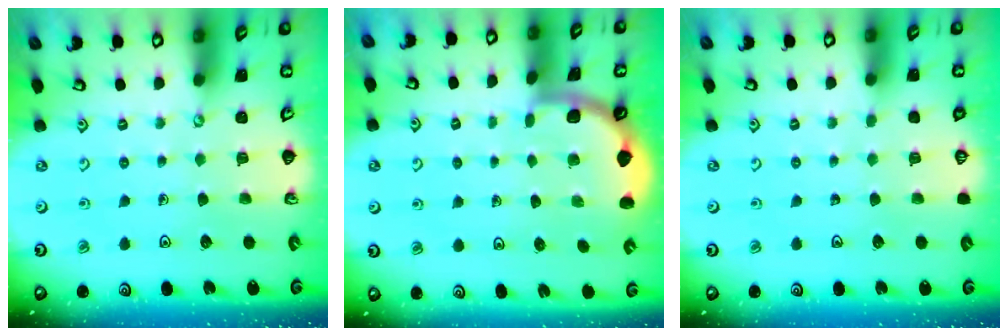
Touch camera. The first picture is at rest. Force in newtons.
{"total": 1.9, "press": 1.9, "slide": 0.0}
{"total": 0.0}